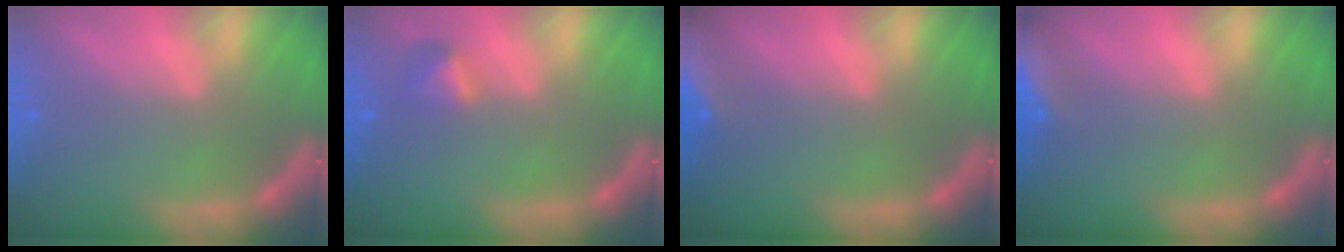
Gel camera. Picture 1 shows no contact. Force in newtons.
{"total": 1.9}
{"total": 8.5}
{"total": 7.0}